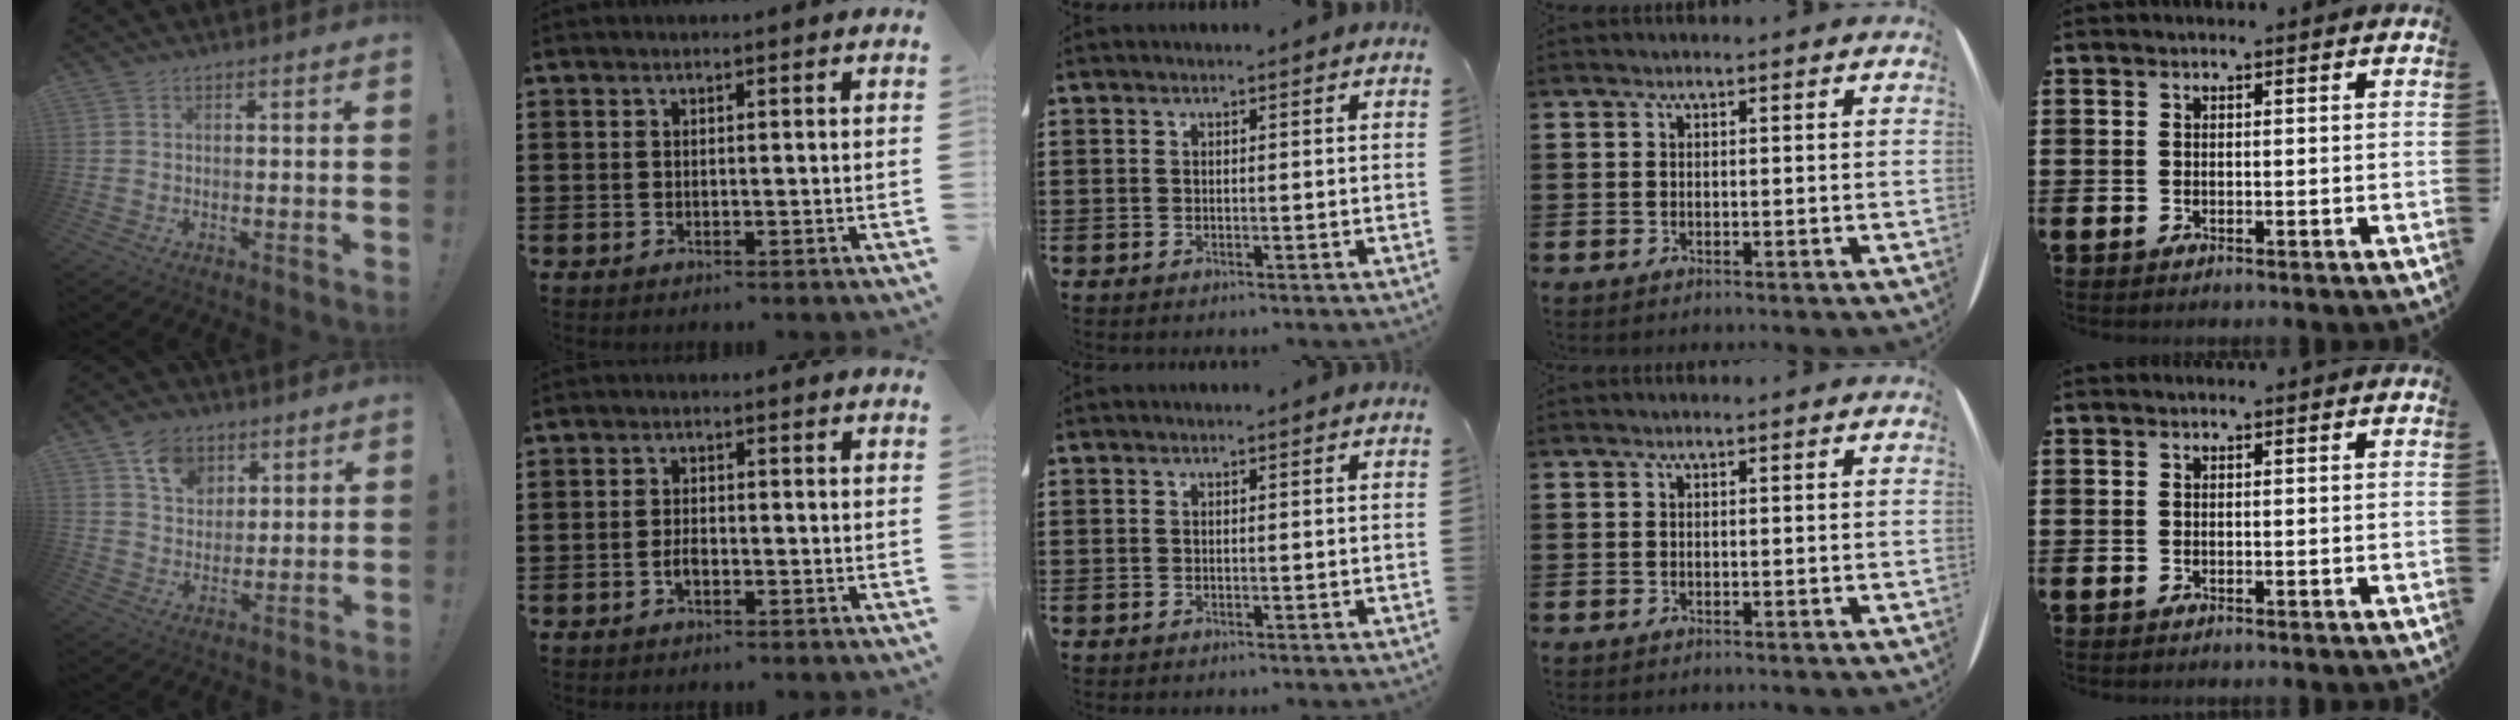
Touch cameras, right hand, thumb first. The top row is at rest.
{"thumb": {"total": 9.5, "force": [5.6, 7.0, 3.3], "torque": [-0.052, -0.026, 0.107]}, "index": {"total": 2.0, "force": [-0.8, 0.9, 1.6], "torque": [-0.041, -0.004, -0.016]}}